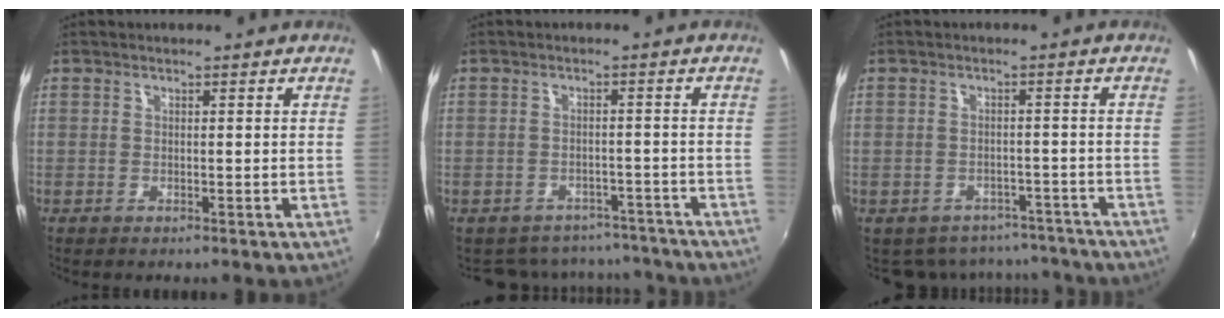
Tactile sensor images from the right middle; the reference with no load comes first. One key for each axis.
{"total": 12.1, "fx": -10.4, "fy": 5.5, "fz": 2.6, "tx": -0.064, "ty": 0.014, "tz": -0.127}
{"total": 10.6, "fx": -8.8, "fy": 5.3, "fz": 2.3, "tx": -0.055, "ty": 0.006, "tz": -0.102}